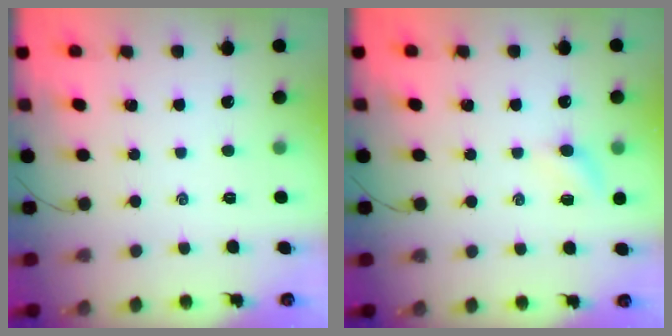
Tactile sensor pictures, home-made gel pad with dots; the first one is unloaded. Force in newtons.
{"total": 4.7, "press": 4.5, "slide": 1.3}